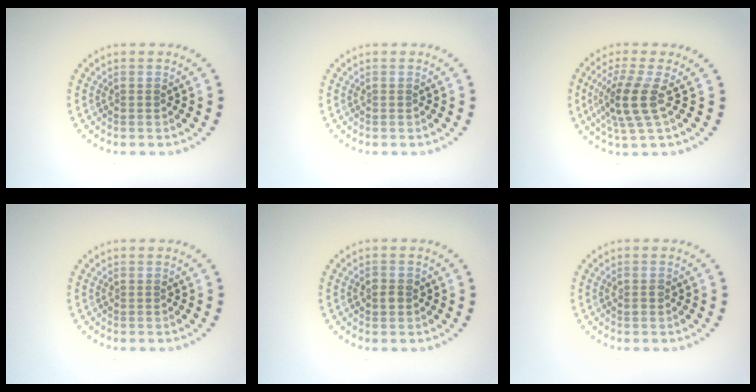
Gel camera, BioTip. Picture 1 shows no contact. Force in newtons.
{"total": 0.0}
{"total": 3.9, "press": 3.0, "slide": 2.5}
{"total": 0.0}
{"total": 1.4, "press": 1.4, "slide": 0.3}
{"total": 0.7, "press": 0.7, "slide": 0.3}